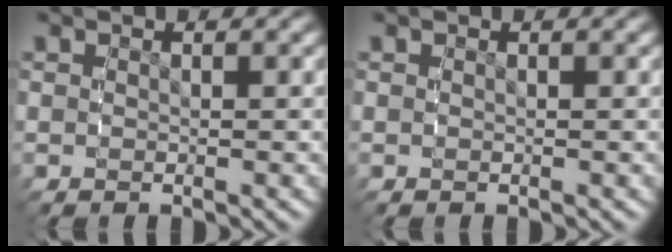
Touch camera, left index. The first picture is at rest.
{"total": 0.0}